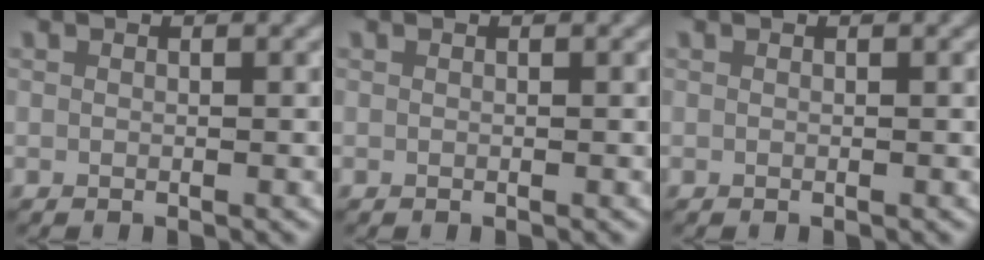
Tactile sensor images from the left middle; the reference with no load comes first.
{"total": 0.0}
{"total": 0.0}